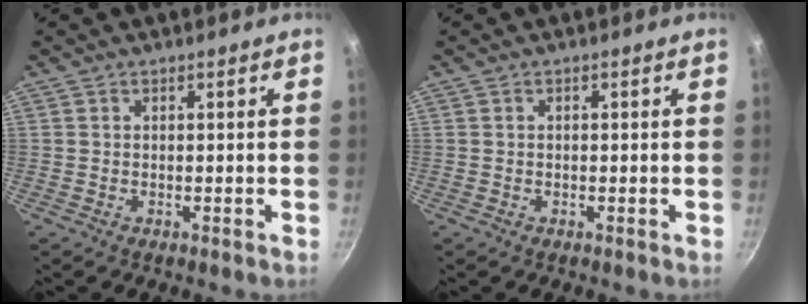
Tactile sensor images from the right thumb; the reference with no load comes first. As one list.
[{"total": 0.0}]